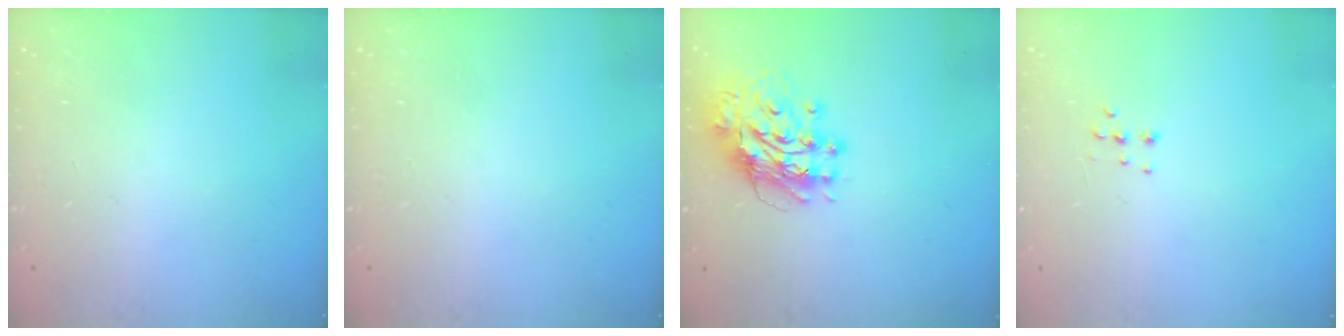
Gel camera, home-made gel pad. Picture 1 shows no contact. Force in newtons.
{"total": 0.0}
{"total": 12.0, "press": 11.9, "slide": 1.7}
{"total": 5.7, "press": 5.6, "slide": 1.0}